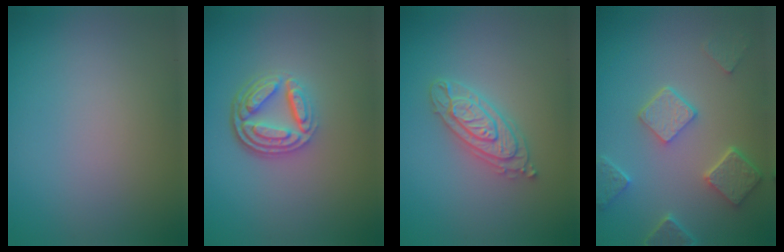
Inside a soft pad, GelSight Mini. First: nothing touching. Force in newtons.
{"total": 4.9, "press": 3.5, "slide": 3.4}
{"total": 3.7, "press": 3.7, "slide": 0.6}
{"total": 4.9, "press": 3.8, "slide": 3.0}